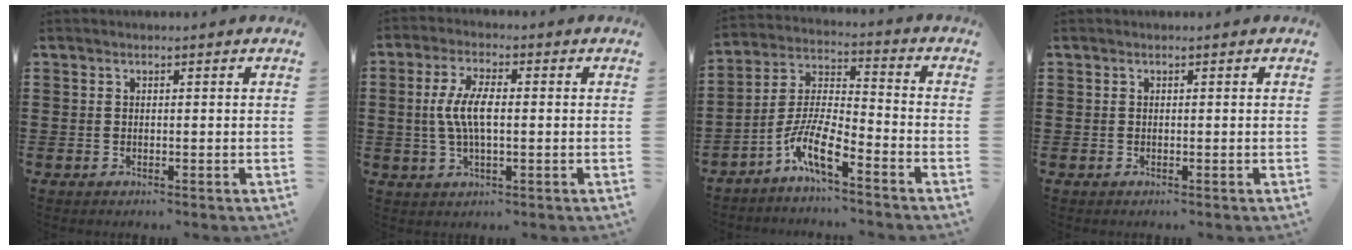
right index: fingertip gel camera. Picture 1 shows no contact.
{"total": 6.3, "force": [0.0, 2.0, 6.0], "torque": [-0.136, -0.004, -0.011]}
{"total": 8.6, "force": [-6.1, 1.9, 5.7], "torque": [-0.141, -0.009, -0.123]}
{"total": 0.0}